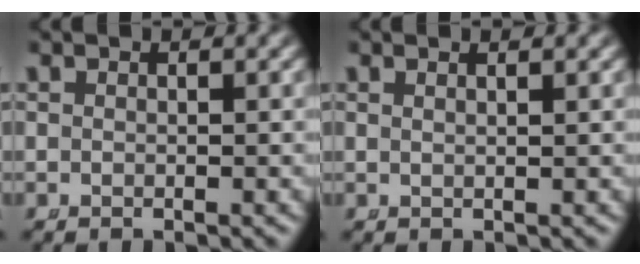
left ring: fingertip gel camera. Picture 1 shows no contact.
{"total": 0.8, "force": [0.5, -0.5, 0.5], "torque": [-0.010, -0.004, 0.013]}